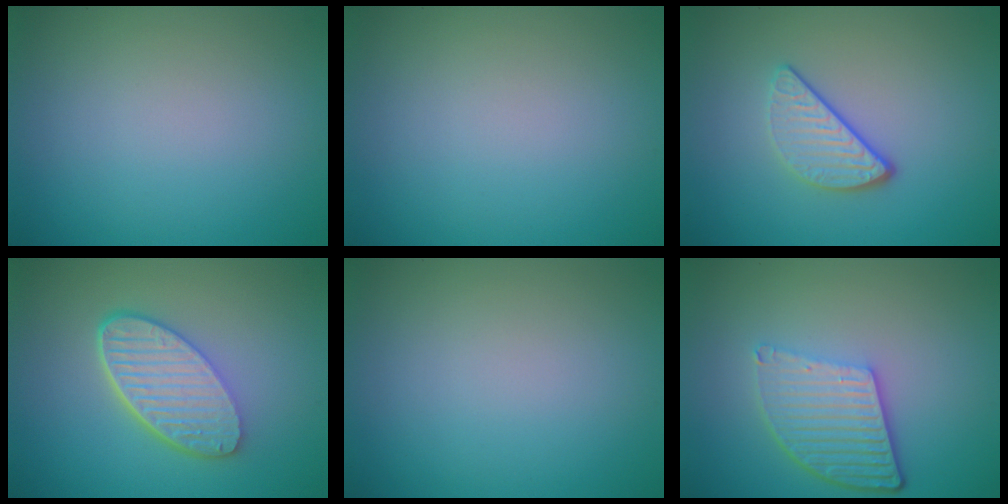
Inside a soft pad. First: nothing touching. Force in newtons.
{"total": 0.0}
{"total": 3.0, "press": 2.4, "slide": 1.9}
{"total": 6.0, "press": 4.4, "slide": 4.1}
{"total": 0.0}
{"total": 5.4, "press": 3.9, "slide": 3.7}